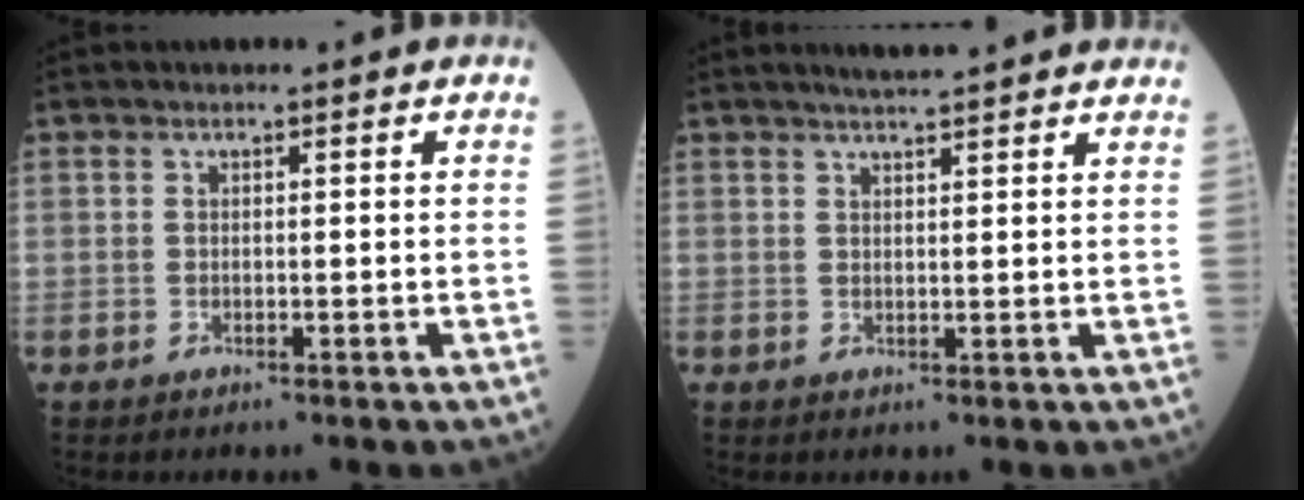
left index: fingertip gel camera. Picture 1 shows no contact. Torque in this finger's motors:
{"motor_torque": [0.06, -0.11, -0.07, 0.01]}